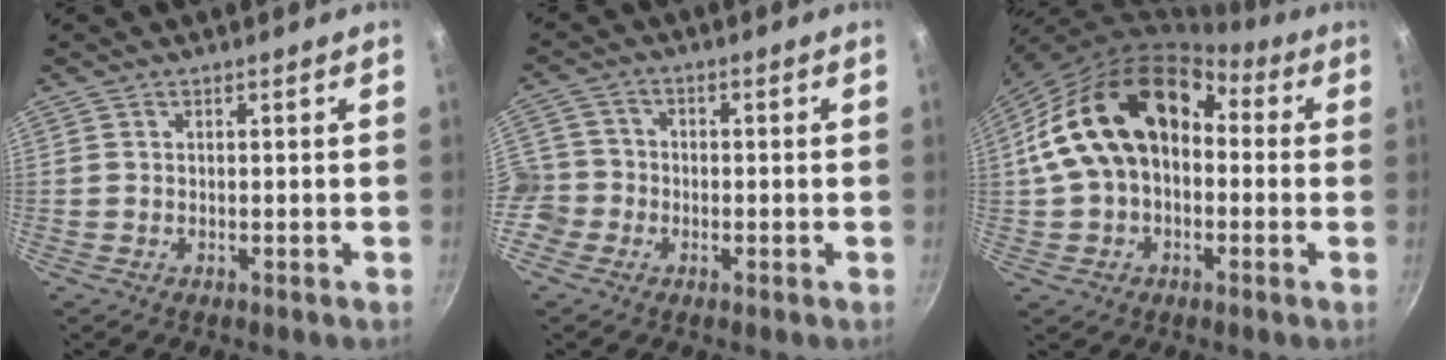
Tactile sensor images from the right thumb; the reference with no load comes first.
{"total": 7.1, "force": [-2.4, 6.3, 2.2], "torque": [-0.024, 0.027, -0.059]}
{"total": 19.8, "force": [1.2, 13.9, 14.1], "torque": [-0.223, 0.059, 0.013]}